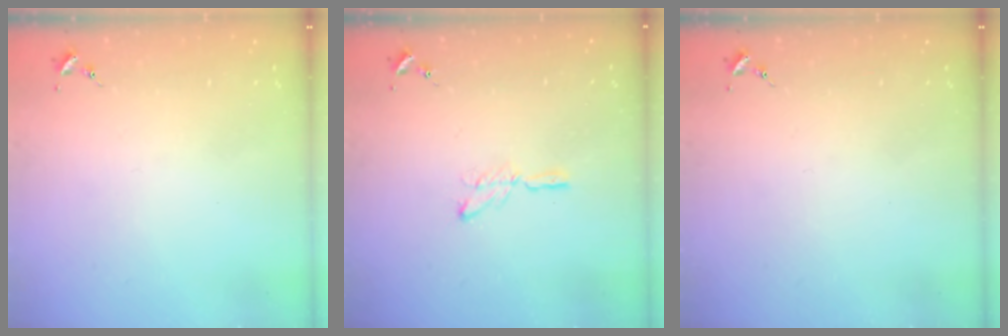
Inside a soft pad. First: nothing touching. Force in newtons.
{"total": 4.0, "press": 4.0, "slide": 0.4}
{"total": 0.0}